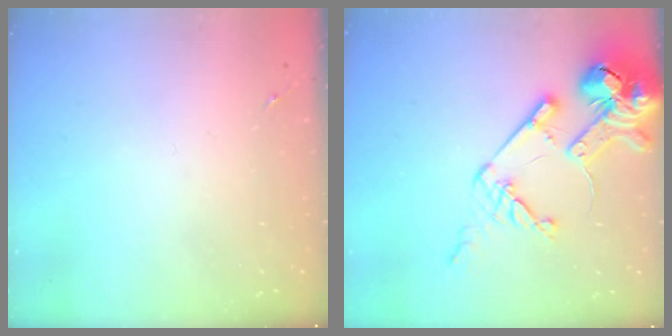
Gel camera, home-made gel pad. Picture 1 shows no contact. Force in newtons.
{"total": 23.3, "press": 23.1, "slide": 3.0}